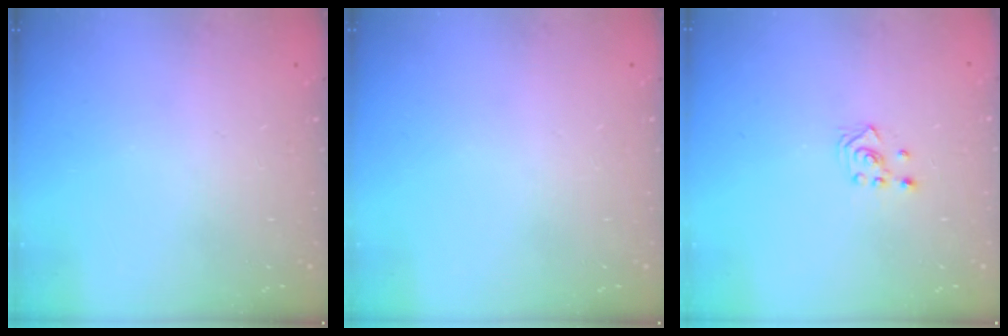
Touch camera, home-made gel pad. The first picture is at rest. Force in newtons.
{"total": 0.0}
{"total": 2.6, "press": 2.4, "slide": 0.9}